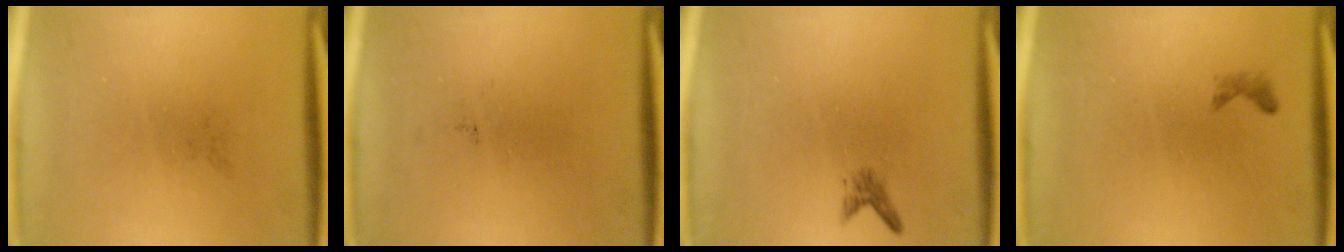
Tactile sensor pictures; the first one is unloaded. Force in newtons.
{"total": 0.0}
{"total": 1.1}
{"total": 0.6}